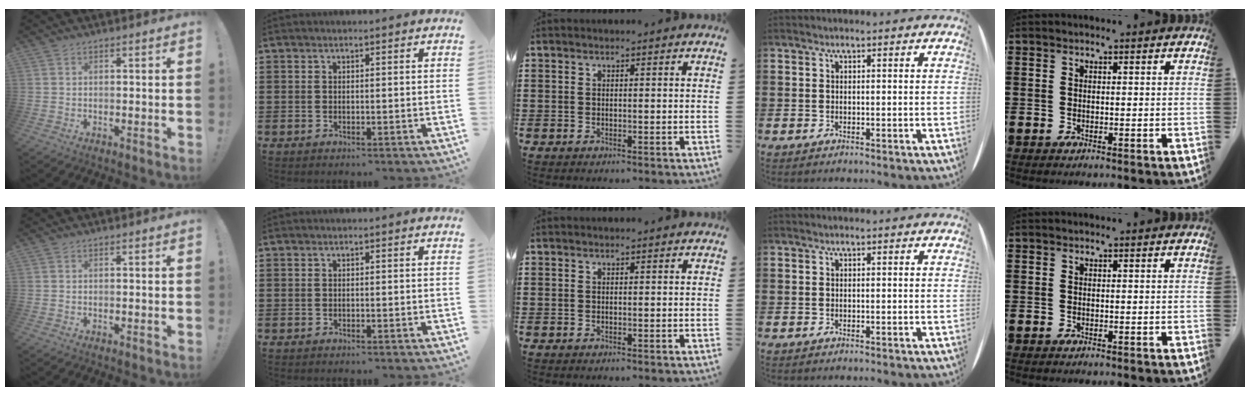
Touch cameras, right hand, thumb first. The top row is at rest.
{}